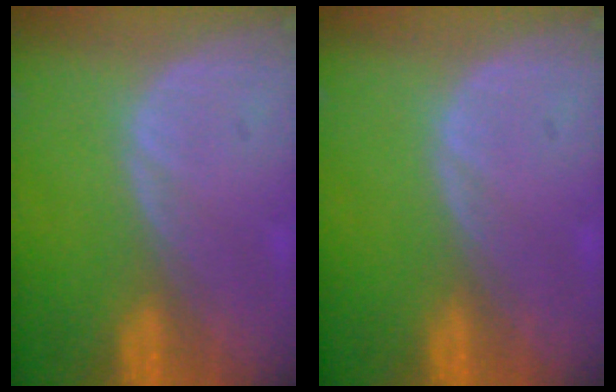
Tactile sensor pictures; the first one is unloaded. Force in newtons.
{"total": 0.0}